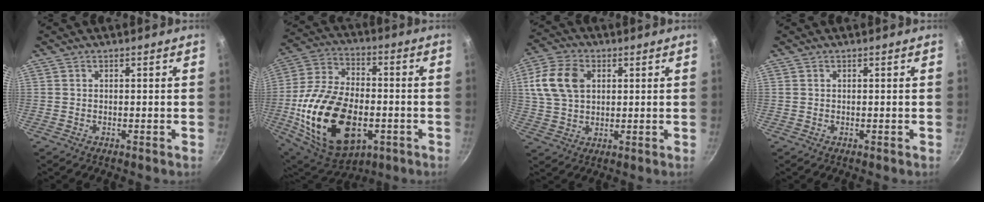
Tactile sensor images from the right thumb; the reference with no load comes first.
{"total": 25.8, "force": [-5.9, 15.3, 19.9], "torque": [-0.366, 0.018, -0.089]}
{"total": 11.5, "force": [2.9, 8.0, 7.8], "torque": [-0.141, 0.006, 0.050]}
{"total": 0.0}